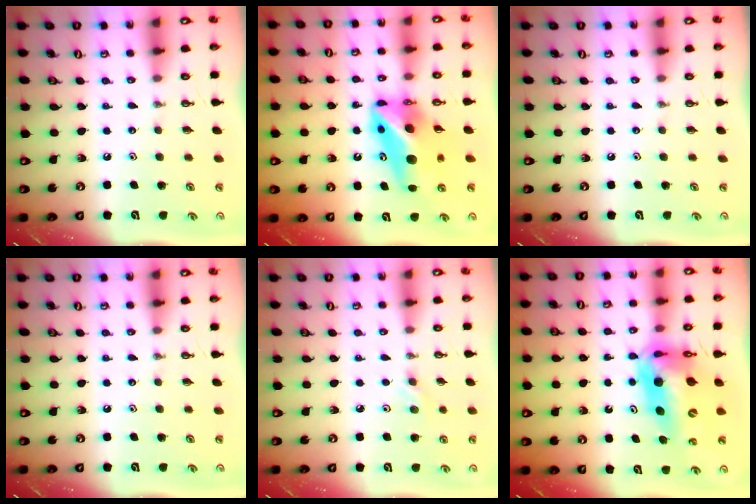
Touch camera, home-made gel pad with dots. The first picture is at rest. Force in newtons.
{"total": 13.9, "press": 13.3, "slide": 4.0}
{"total": 0.0}
{"total": 0.0}
{"total": 3.9, "press": 3.8, "slide": 0.6}
{"total": 15.7, "press": 15.3, "slide": 3.5}